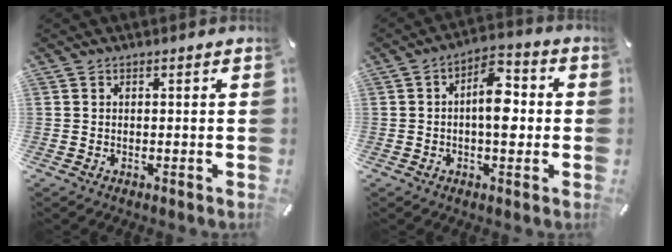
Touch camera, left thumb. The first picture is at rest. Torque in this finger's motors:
{"motor_torque": [0.21, 0.25, 1.01, -0.15, 0.12]}